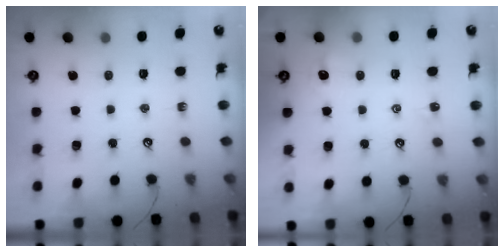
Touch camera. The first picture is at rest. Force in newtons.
{"total": 1.6, "press": 1.5, "slide": 0.5}